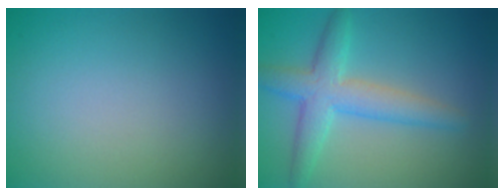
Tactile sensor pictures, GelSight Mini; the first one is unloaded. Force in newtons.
{"total": 4.6, "press": 4.6, "slide": 0.1}